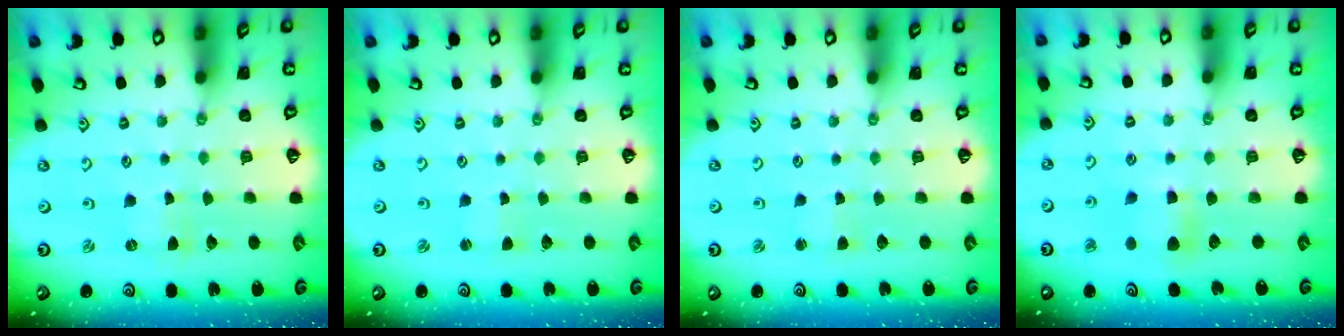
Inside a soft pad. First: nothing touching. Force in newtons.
{"total": 0.9, "press": 0.9, "slide": 0.1}
{"total": 1.8, "press": 1.8, "slide": 0.3}
{"total": 6.5, "press": 6.5, "slide": 0.6}